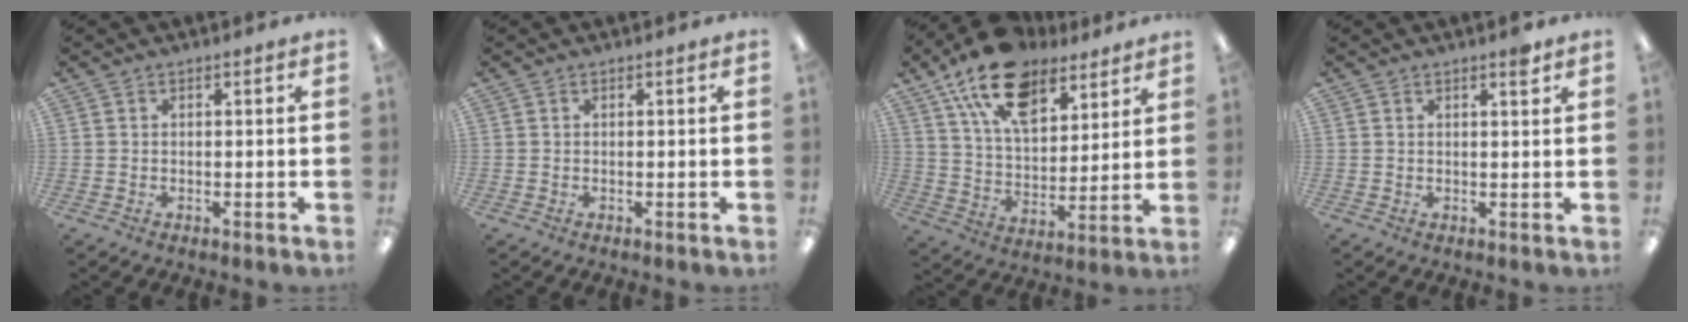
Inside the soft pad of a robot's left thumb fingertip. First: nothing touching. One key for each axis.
{"total": 0.0}
{"total": 18.1, "fx": 11.9, "fy": 9.5, "fz": 9.7, "tx": -0.171, "ty": -0.053, "tz": 0.215}
{"total": 2.2, "fx": 1.6, "fy": 0.4, "fz": 1.5, "tx": -0.016, "ty": -0.006, "tz": 0.024}